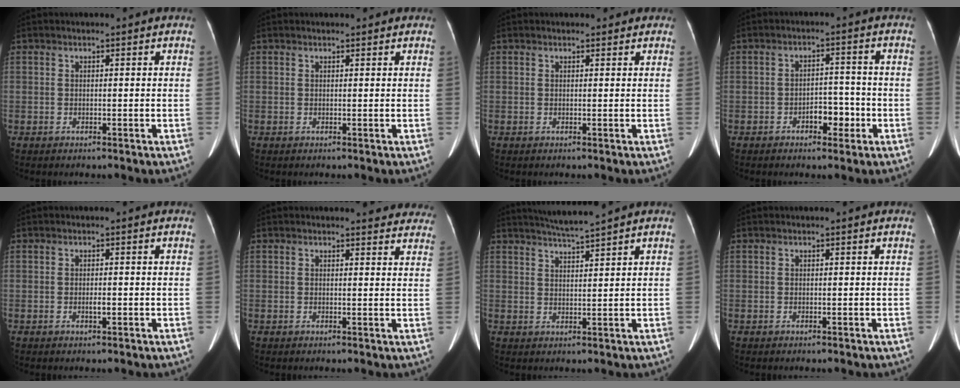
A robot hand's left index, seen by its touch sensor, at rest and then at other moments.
{"total": 1.9, "force": [1.7, 0.6, 0.7], "torque": [-0.009, 0.019, 0.016]}
{"total": 1.6, "force": [1.4, 0.8, 0.3], "torque": [0.000, 0.011, 0.011]}
{"total": 4.1, "force": [-2.0, 2.2, 2.9], "torque": [-0.038, 0.011, -0.028]}
{"total": 0.9, "force": [-0.3, 0.2, 0.9], "torque": [-0.018, 0.000, -0.004]}
{"total": 8.9, "force": [8.5, 2.2, 1.5], "torque": [0.015, -0.016, 0.062]}
{"total": 4.6, "force": [4.2, -1.4, 1.5], "torque": [-0.028, 0.002, 0.077]}
{"total": 0.0}